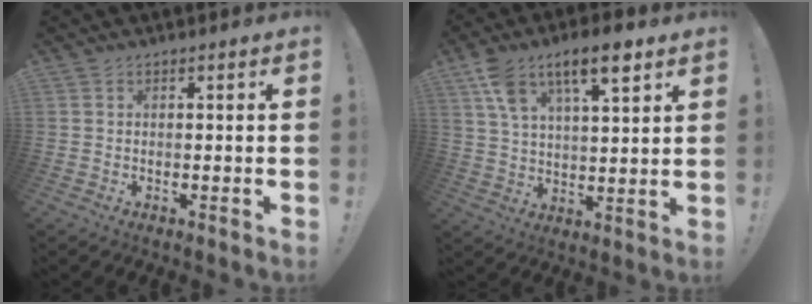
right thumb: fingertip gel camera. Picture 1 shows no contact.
{"total": 12.6, "force": [7.5, 5.0, 8.8], "torque": [-0.151, -0.022, 0.130]}